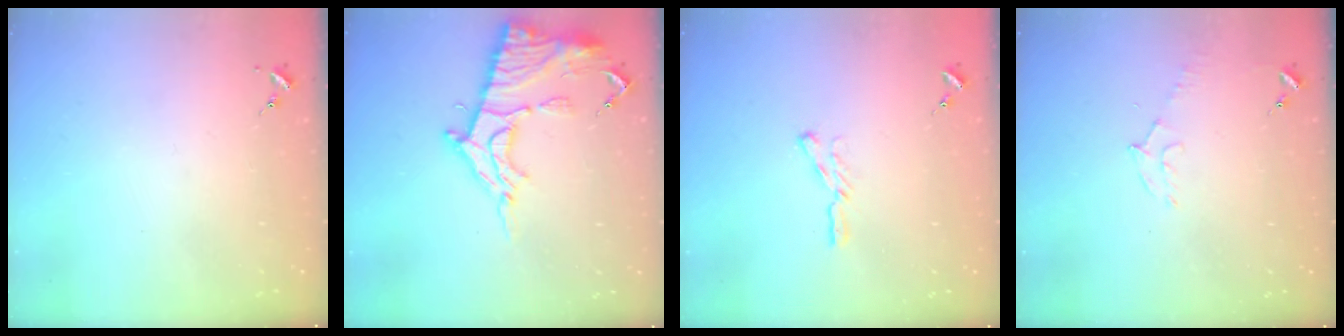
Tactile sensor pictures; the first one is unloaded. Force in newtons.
{"total": 16.6, "press": 16.5, "slide": 1.5}
{"total": 4.7, "press": 4.6, "slide": 0.6}
{"total": 7.3, "press": 7.2, "slide": 0.9}